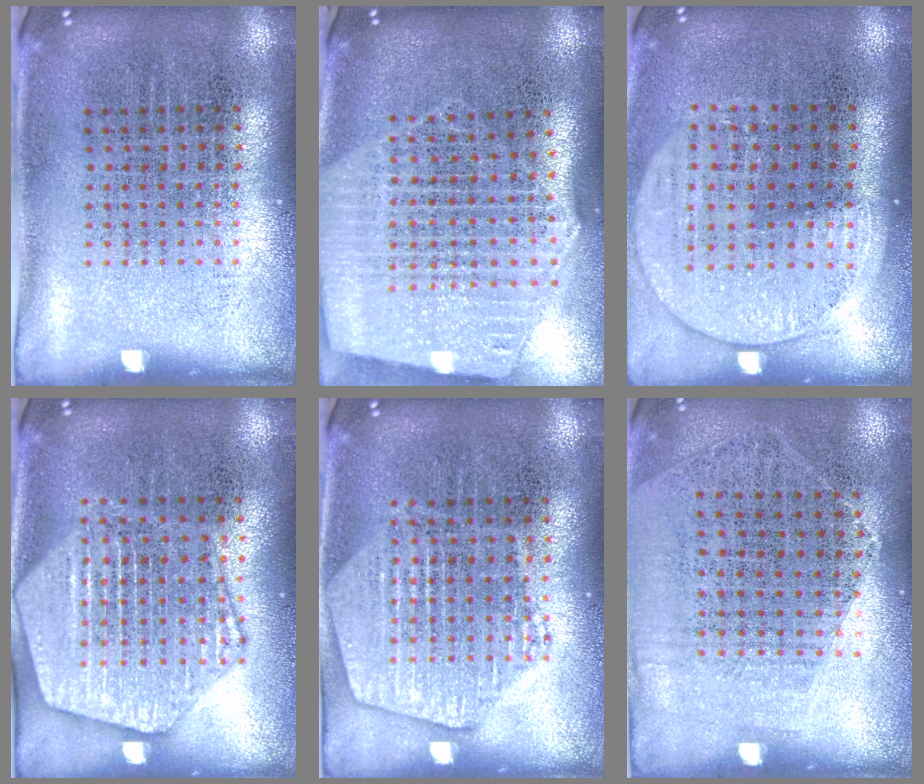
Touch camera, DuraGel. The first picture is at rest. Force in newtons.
{"total": 2.7, "press": 2.3, "slide": 1.4}
{"total": 1.5, "press": 1.4, "slide": 0.5}
{"total": 2.9, "press": 2.8, "slide": 0.4}
{"total": 2.6, "press": 2.6, "slide": 0.3}
{"total": 1.2, "press": 1.0, "slide": 0.6}